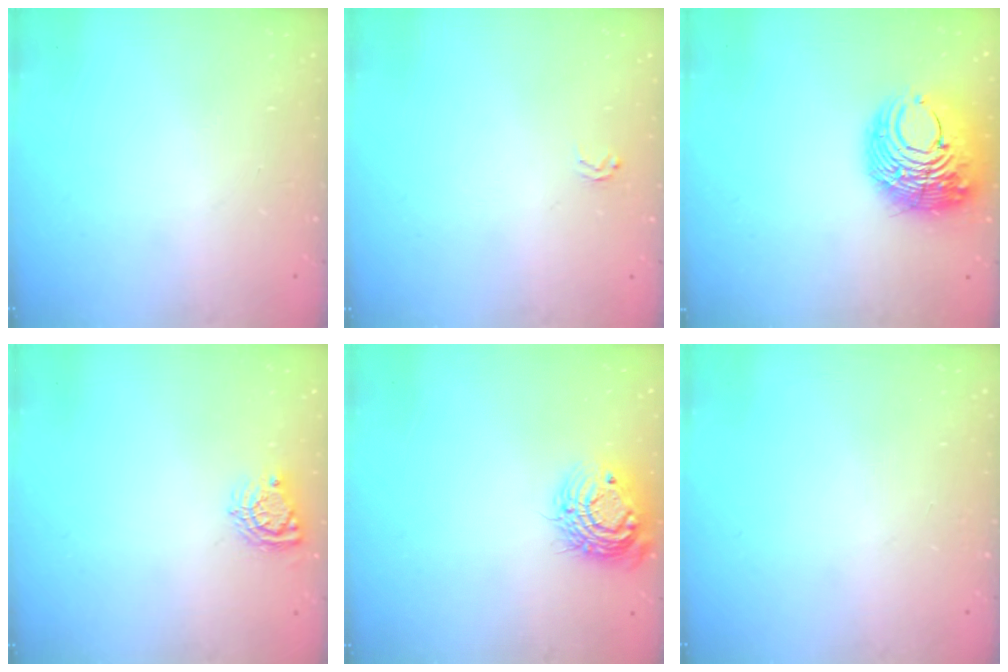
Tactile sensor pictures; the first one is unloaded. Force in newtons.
{"total": 2.3, "press": 2.2, "slide": 0.2}
{"total": 13.1, "press": 13.0, "slide": 2.1}
{"total": 6.5, "press": 6.5, "slide": 0.1}
{"total": 12.6, "press": 12.5, "slide": 1.2}
{"total": 0.0}